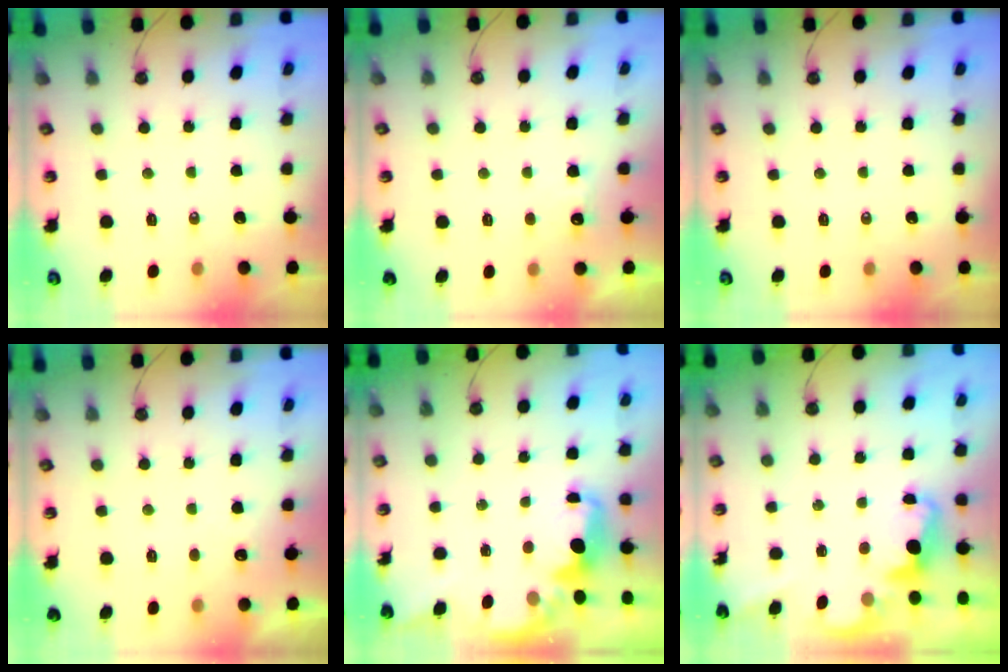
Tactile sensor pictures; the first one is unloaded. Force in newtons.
{"total": 6.2, "press": 6.0, "slide": 1.5}
{"total": 0.0}
{"total": 2.7, "press": 2.5, "slide": 1.0}
{"total": 2.1, "press": 2.0, "slide": 0.7}
{"total": 2.0, "press": 1.9, "slide": 0.6}